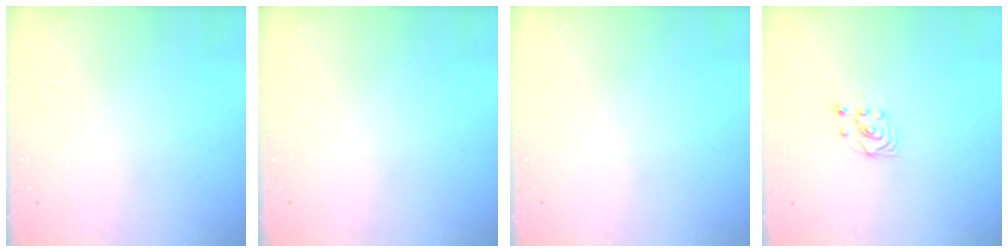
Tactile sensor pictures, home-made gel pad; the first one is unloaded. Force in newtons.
{"total": 0.0}
{"total": 0.0}
{"total": 2.5, "press": 2.2, "slide": 1.2}